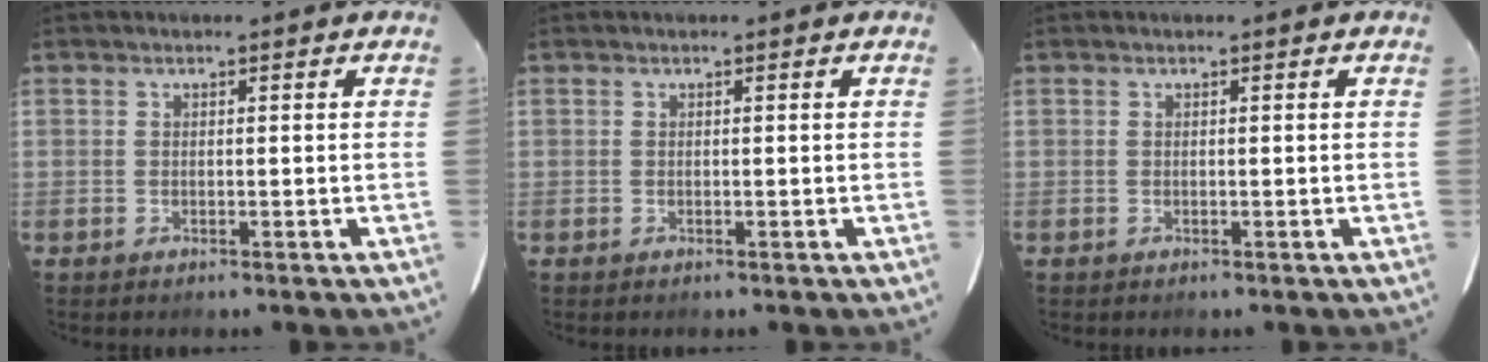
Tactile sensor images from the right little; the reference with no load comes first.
{"total": 0.0}
{"total": 0.0}